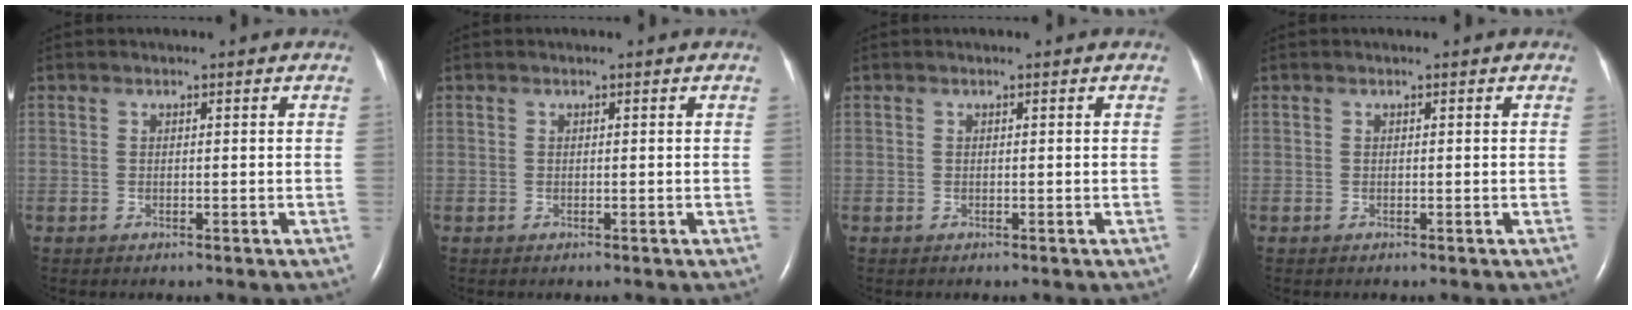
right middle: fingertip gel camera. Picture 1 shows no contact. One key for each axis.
{"total": 0.0}
{"total": 0.0}
{"total": 0.0}